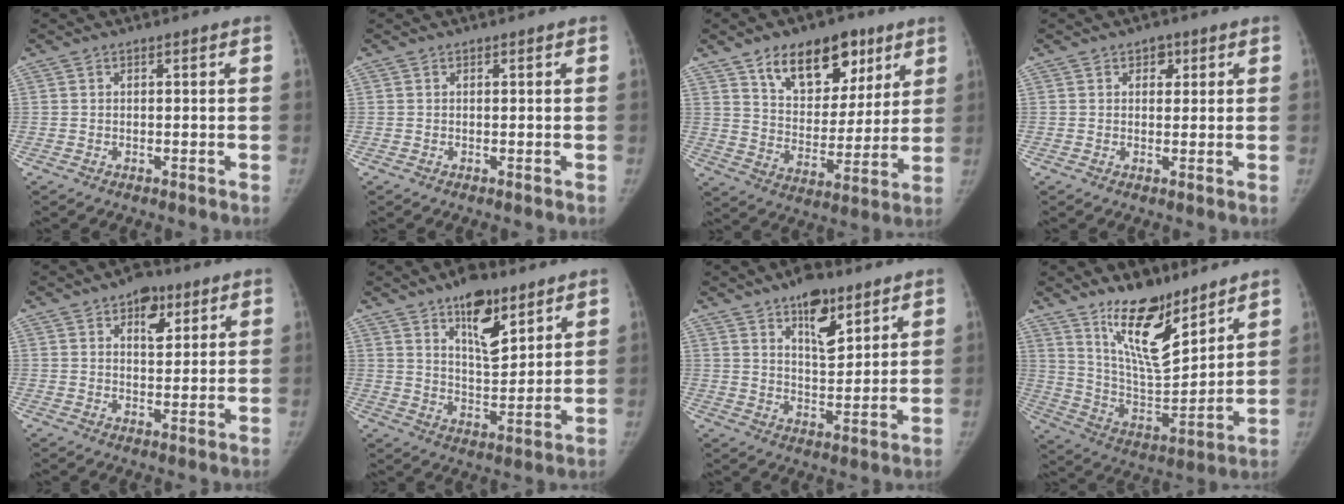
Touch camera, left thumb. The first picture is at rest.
{"total": 0.0}
{"total": 17.2, "force": [9.9, 10.2, 9.7], "torque": [-0.093, -0.046, 0.165]}
{"total": 2.9, "force": [1.4, 2.1, 1.4], "torque": [0.003, -0.004, 0.017]}
{"total": 6.8, "force": [3.6, 4.0, 4.2], "torque": [-0.032, -0.014, 0.049]}
{"total": 12.1, "force": [7.4, 5.3, 8.1], "torque": [-0.101, -0.048, 0.123]}
{"total": 10.5, "force": [6.4, 4.8, 6.8], "torque": [-0.081, -0.040, 0.105]}
{"total": 17.0, "force": [11.8, 6.3, 10.4], "torque": [-0.131, -0.093, 0.219]}